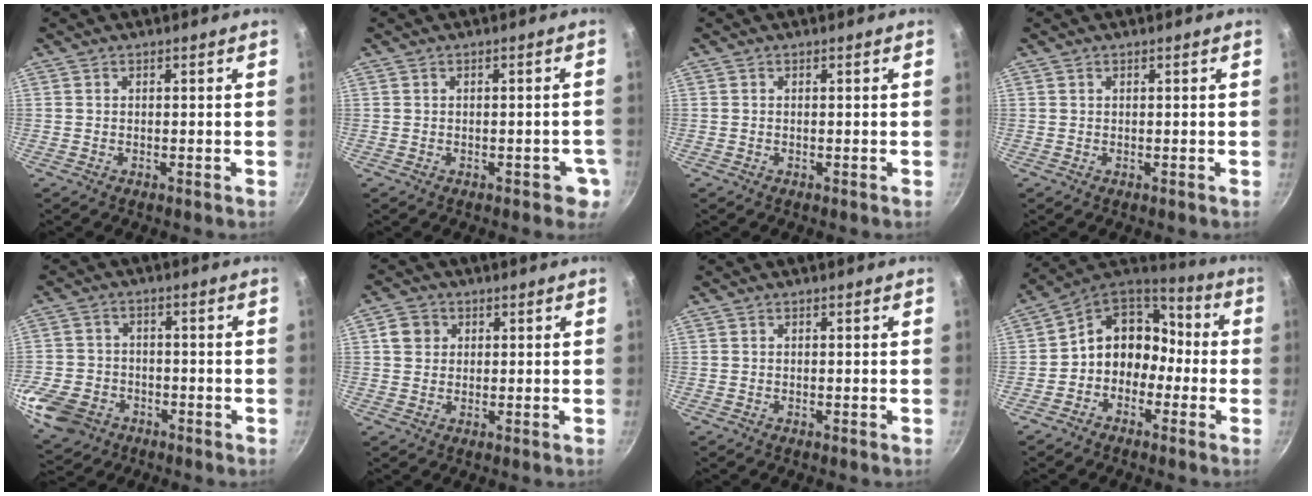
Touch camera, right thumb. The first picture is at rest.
{"total": 3.4, "force": [-1.8, 0.9, 2.7], "torque": [-0.028, 0.011, -0.022]}
{"total": 0.0}
{"total": 0.0}
{"total": 11.4, "force": [-4.9, 8.8, 5.2], "torque": [-0.113, 0.018, -0.080]}
{"total": 4.2, "force": [1.1, 3.8, 1.6], "torque": [-0.014, 0.002, 0.017]}
{"total": 0.0}
{"total": 12.6, "force": [-2.3, 10.0, 7.4], "torque": [-0.073, 0.060, -0.055]}